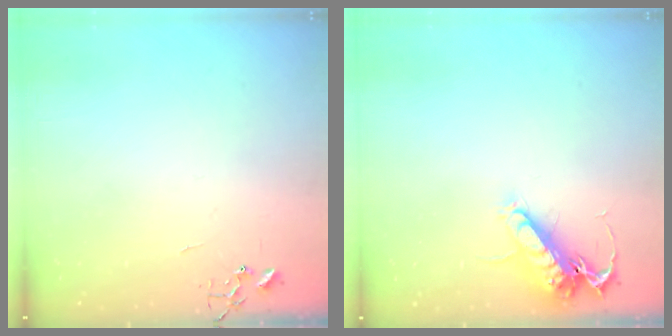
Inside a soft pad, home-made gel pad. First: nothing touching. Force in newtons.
{"total": 13.8, "press": 13.8, "slide": 1.2}